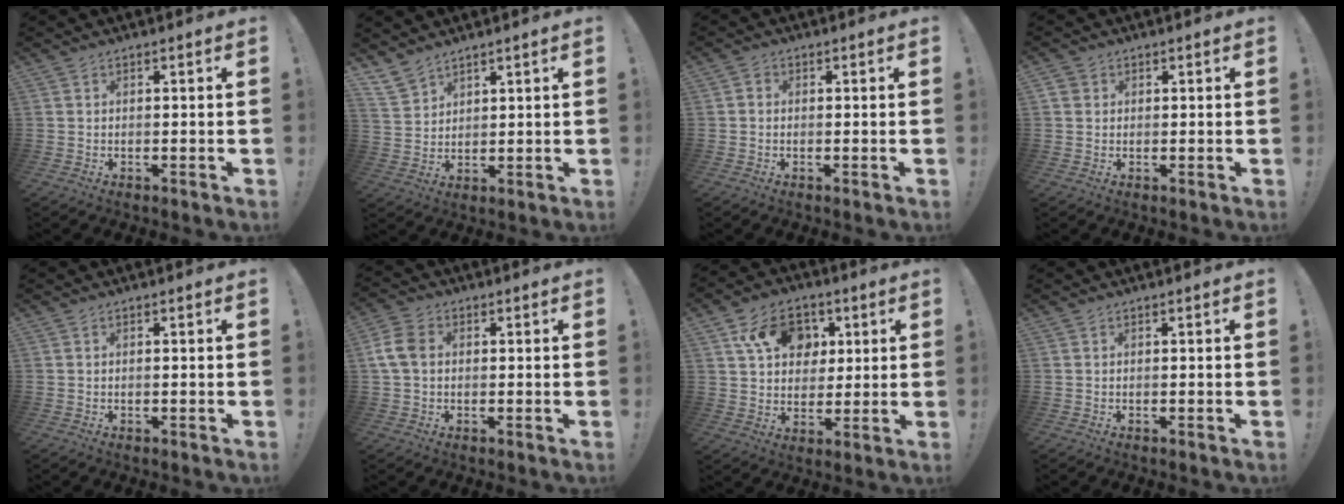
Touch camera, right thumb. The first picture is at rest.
{"total": 6.5, "force": [5.5, 3.1, 1.6], "torque": [-0.041, -0.031, 0.110]}
{"total": 1.3, "force": [-0.5, 1.1, 0.6], "torque": [-0.016, 0.007, -0.007]}
{"total": 1.8, "force": [0.7, 1.6, 0.4], "torque": [-0.009, 0.002, 0.013]}
{"total": 0.0}
{"total": 7.8, "force": [0.9, 5.6, 5.3], "torque": [-0.129, 0.012, 0.022]}
{"total": 15.2, "force": [6.1, 11.6, 7.8], "torque": [-0.121, -0.009, 0.118]}
{"total": 0.0}